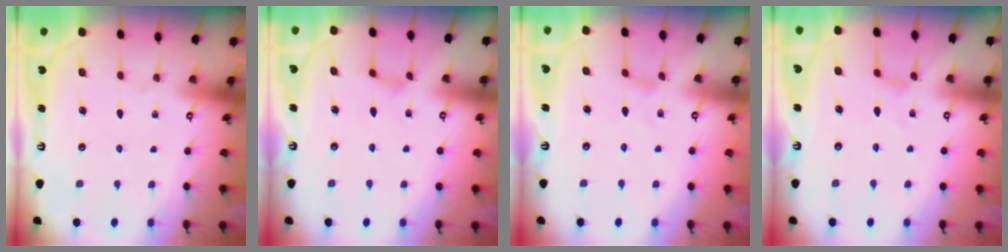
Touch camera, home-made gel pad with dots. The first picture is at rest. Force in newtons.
{"total": 2.5, "press": 2.4, "slide": 0.5}
{"total": 0.0}
{"total": 0.0}